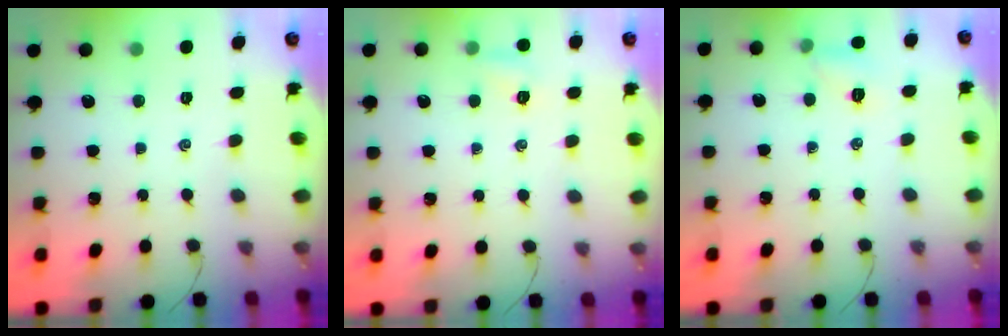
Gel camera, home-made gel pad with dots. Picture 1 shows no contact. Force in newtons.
{"total": 4.5, "press": 4.4, "slide": 1.2}
{"total": 7.7, "press": 7.5, "slide": 1.7}